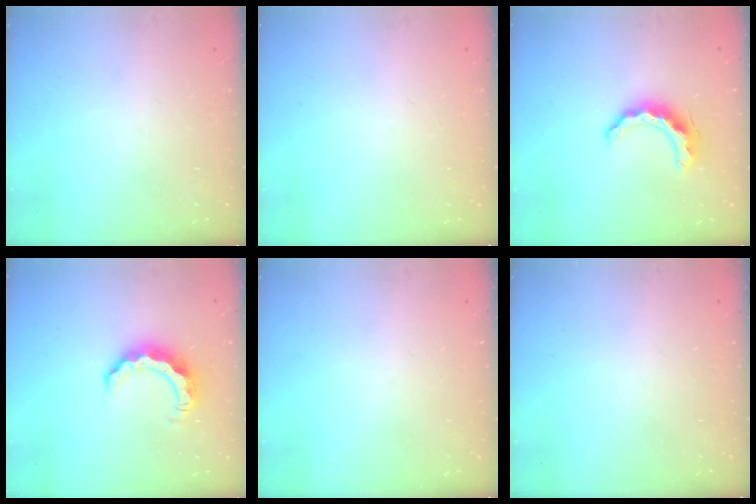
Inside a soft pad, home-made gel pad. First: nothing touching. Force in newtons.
{"total": 0.0}
{"total": 10.8, "press": 10.7, "slide": 0.9}
{"total": 8.3, "press": 8.3, "slide": 0.6}
{"total": 0.0}
{"total": 0.0}